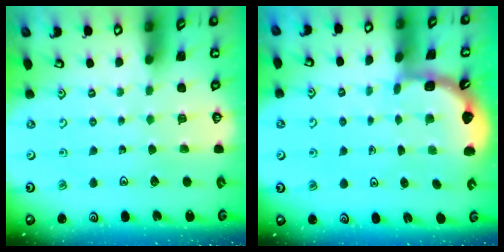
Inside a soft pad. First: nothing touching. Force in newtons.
{"total": 1.9, "press": 1.9, "slide": 0.2}